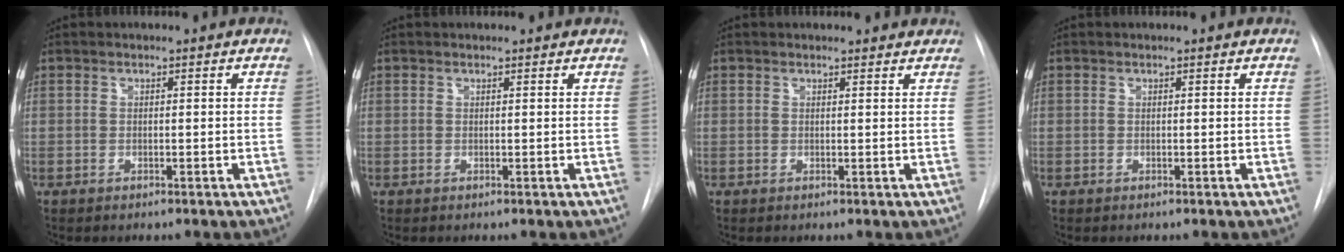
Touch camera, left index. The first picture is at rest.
{"total": 1.8, "force": [1.7, 0.4, 0.3], "torque": [-0.014, 0.011, 0.015]}
{"total": 4.1, "force": [3.8, 1.1, 0.7], "torque": [-0.006, 0.008, 0.035]}
{"total": 0.6, "force": [0.6, 0.1, 0.1], "torque": [-0.005, 0.004, 0.003]}